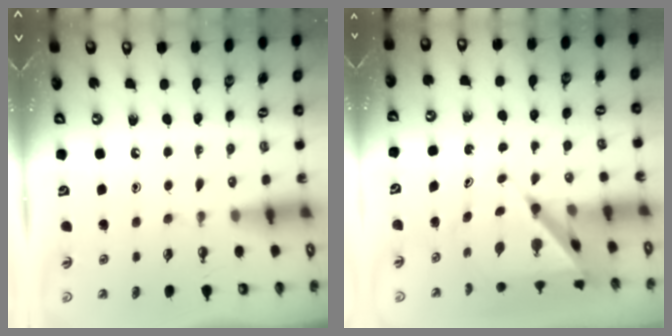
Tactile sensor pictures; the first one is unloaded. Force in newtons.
{"total": 7.3, "press": 7.3, "slide": 0.6}